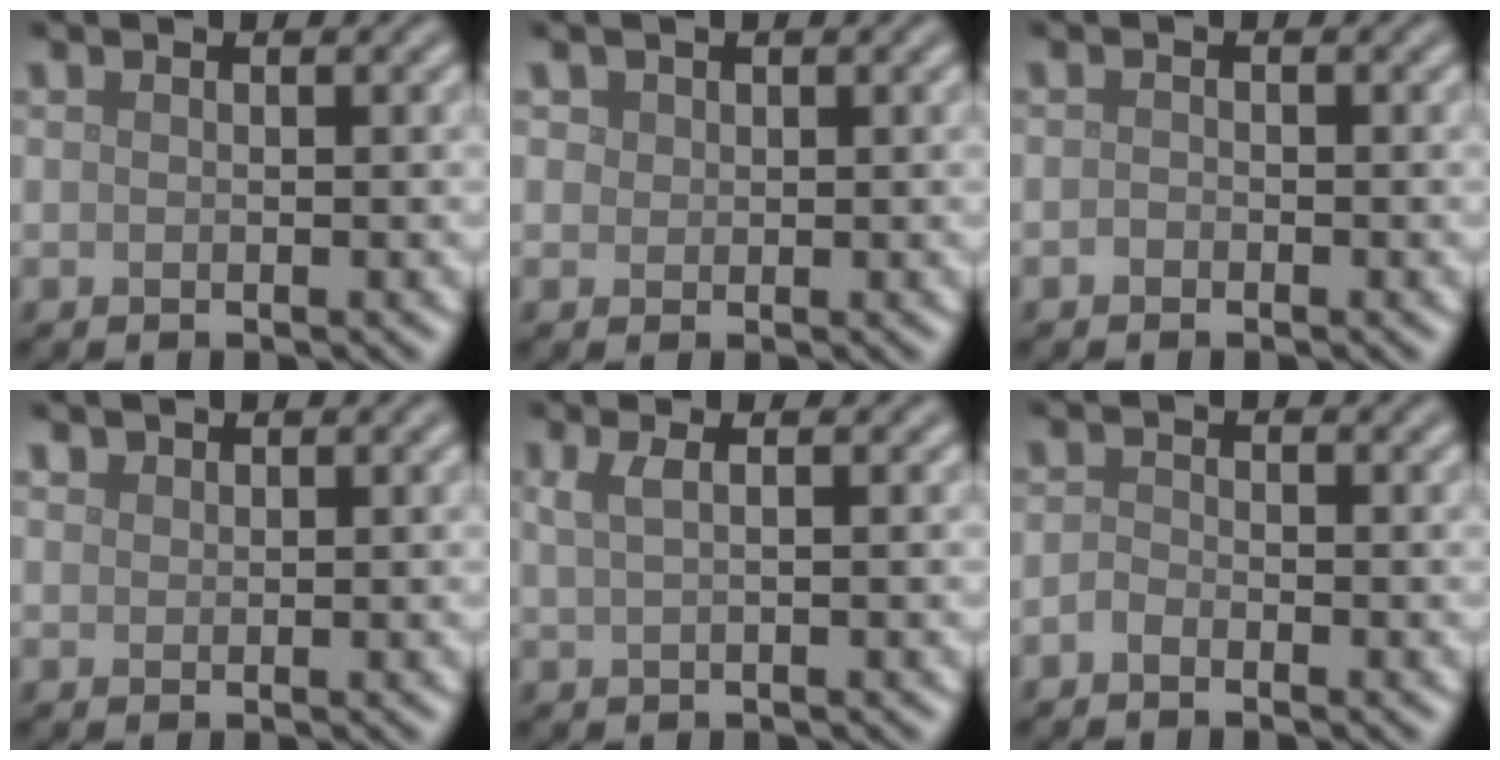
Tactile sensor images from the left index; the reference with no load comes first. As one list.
[{"total": 1.2, "force": [0.6, 1.0, 0.3], "torque": [-0.004, -0.006, 0.014]}, {"total": 0.5, "force": [-0.3, 0.3, 0.1], "torque": [-0.001, -0.002, -0.007]}, {"total": 0.8, "force": [0.7, 0.4, 0.0], "torque": [0.000, 0.000, 0.015]}, {"total": 2.1, "force": [0.7, 0.9, 1.7], "torque": [-0.023, 0.002, 0.005]}, {"total": 1.0, "force": [-0.7, 0.4, 0.5], "torque": [-0.009, 0.001, -0.018]}]